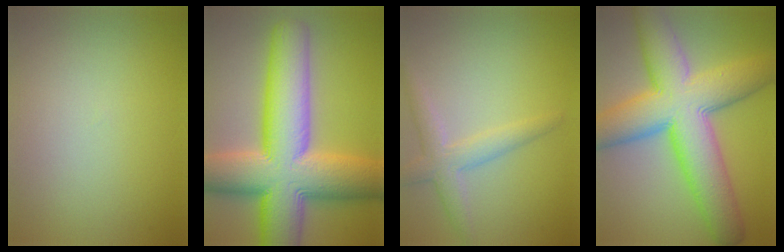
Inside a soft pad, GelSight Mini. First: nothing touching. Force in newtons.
{"total": 15.5, "press": 15.5, "slide": 0.4}
{"total": 3.0, "press": 3.0, "slide": 0.1}
{"total": 12.8, "press": 12.8, "slide": 0.5}